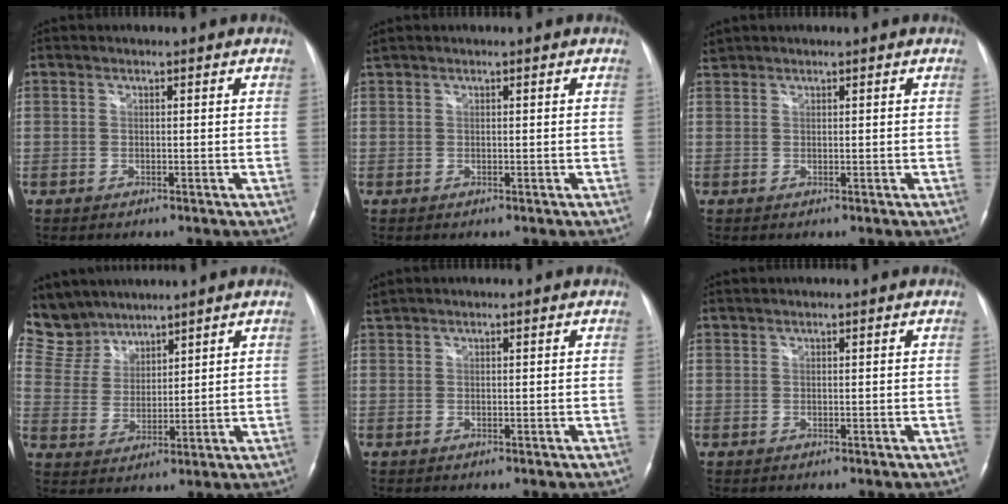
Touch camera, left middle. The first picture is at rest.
{"total": 0.8, "force": [0.7, 0.0, 0.4], "torque": [-0.018, 0.027, 0.021]}
{"total": 1.0, "force": [1.0, 0.1, -0.2], "torque": [-0.007, 0.016, 0.027]}
{"total": 9.0, "force": [8.2, 3.6, 0.2], "torque": [-0.016, 0.013, 0.179]}
{"total": 1.1, "force": [1.0, -0.1, 0.3], "torque": [-0.015, 0.023, 0.028]}
{"total": 0.9, "force": [0.9, -0.1, 0.2], "torque": [-0.008, 0.011, 0.022]}